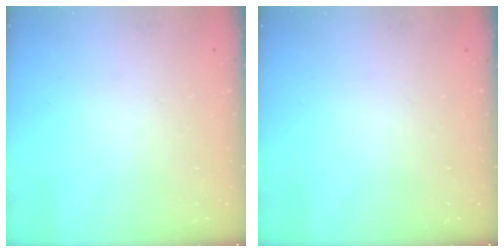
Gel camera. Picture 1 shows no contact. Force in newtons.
{"total": 0.0}